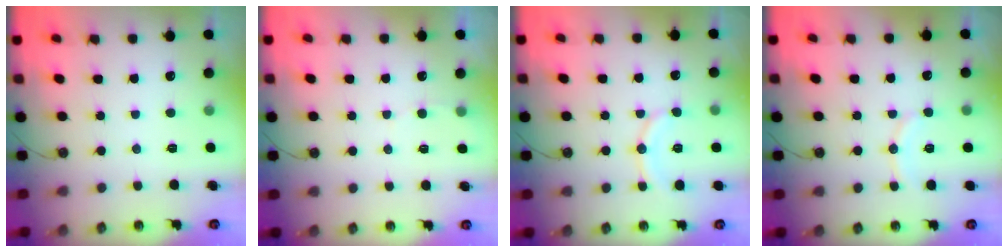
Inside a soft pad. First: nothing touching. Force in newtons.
{"total": 3.3, "press": 3.3, "slide": 0.3}
{"total": 9.4, "press": 9.3, "slide": 1.0}
{"total": 7.3, "press": 7.2, "slide": 1.0}